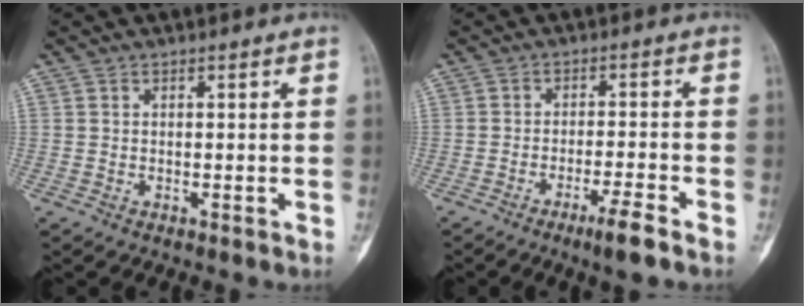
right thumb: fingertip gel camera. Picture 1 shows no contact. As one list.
[{"total": 5.0, "force": [-3.3, 0.0, 3.7], "torque": [-0.068, 0.013, -0.059]}]